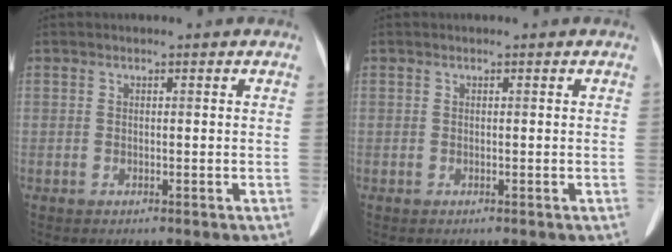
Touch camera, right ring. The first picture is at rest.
{"total": 0.0}